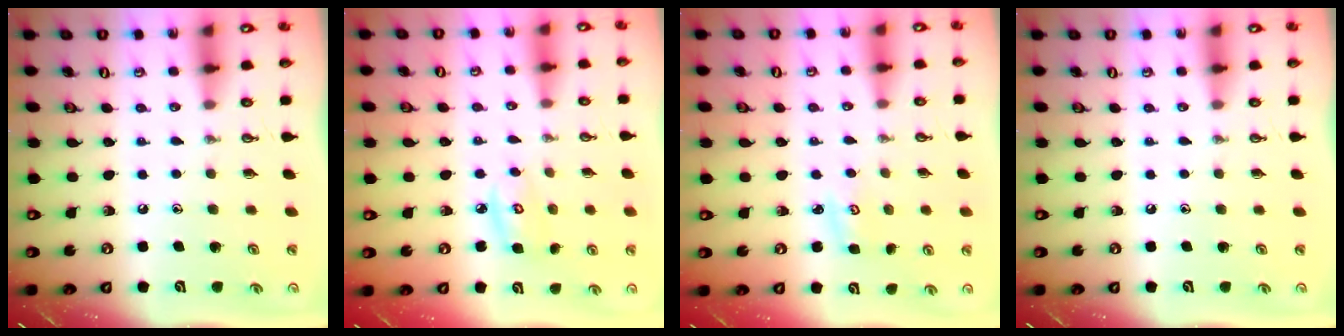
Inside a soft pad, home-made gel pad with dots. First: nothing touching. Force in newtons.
{"total": 4.6, "press": 4.5, "slide": 0.3}
{"total": 2.8, "press": 2.8, "slide": 0.2}
{"total": 0.0}